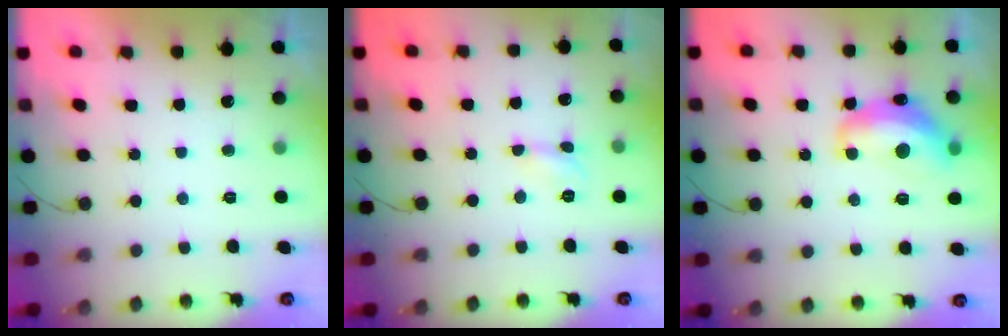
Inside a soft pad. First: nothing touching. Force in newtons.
{"total": 3.6, "press": 3.6, "slide": 0.4}
{"total": 13.7, "press": 13.7, "slide": 0.9}